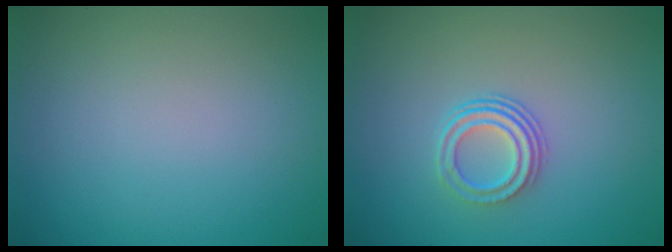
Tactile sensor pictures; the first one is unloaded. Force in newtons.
{"total": 3.0, "press": 2.2, "slide": 2.0}